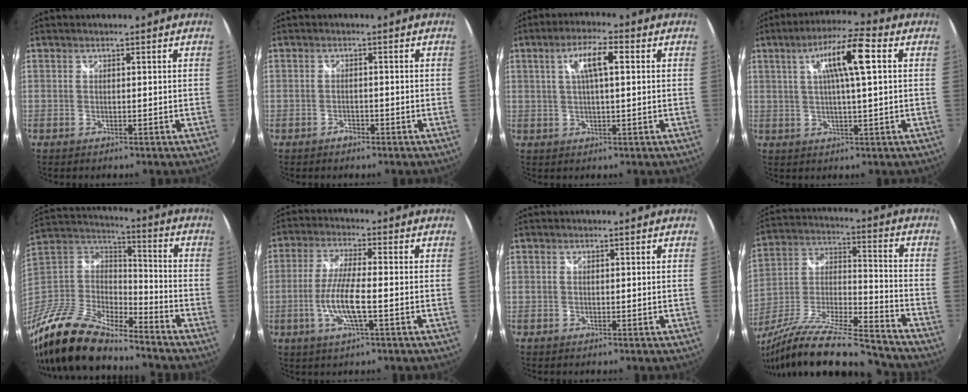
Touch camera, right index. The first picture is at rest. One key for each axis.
{"total": 1.4, "fx": -1.0, "fy": 0.8, "fz": 0.3, "tx": -0.006, "ty": 0.000, "tz": -0.018}
{"total": 6.4, "fx": 1.7, "fy": 1.4, "fz": 6.1, "tx": -0.113, "ty": 0.010, "tz": 0.031}
{"total": 10.1, "fx": 2.8, "fy": 1.1, "fz": 9.6, "tx": -0.169, "ty": 0.018, "tz": 0.046}
{"total": 22.4, "fx": -17.5, "fy": 7.6, "fz": 11.8, "tx": -0.257, "ty": -0.019, "tz": -0.326}
{"total": 8.1, "fx": -2.3, "fy": 1.1, "fz": 7.7, "tx": -0.160, "ty": -0.006, "tz": -0.045}
{"total": 0.0}
{"total": 25.0, "fx": -20.7, "fy": 3.3, "fz": 13.7, "tx": -0.245, "ty": -0.035, "tz": -0.342}